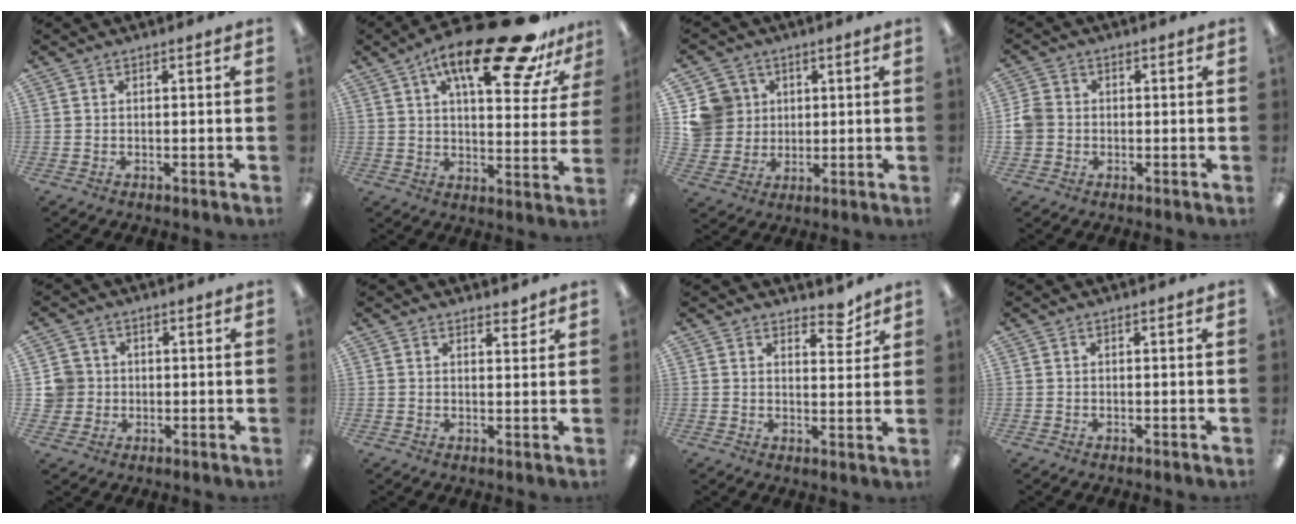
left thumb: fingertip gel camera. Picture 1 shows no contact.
{"total": 23.5, "force": [14.9, 7.7, 16.4], "torque": [-0.241, -0.085, 0.240]}
{"total": 9.6, "force": [2.8, 9.0, 1.5], "torque": [-0.046, -0.001, 0.063]}
{"total": 4.4, "force": [-0.6, 4.0, 1.8], "torque": [-0.033, 0.014, -0.008]}
{"total": 5.8, "force": [0.4, 5.6, 1.1], "torque": [-0.027, 0.013, 0.011]}
{"total": 2.6, "force": [2.2, 1.0, 0.8], "torque": [0.008, -0.014, 0.037]}
{"total": 5.3, "force": [4.3, 2.3, 2.1], "torque": [-0.010, -0.029, 0.072]}
{"total": 0.0}